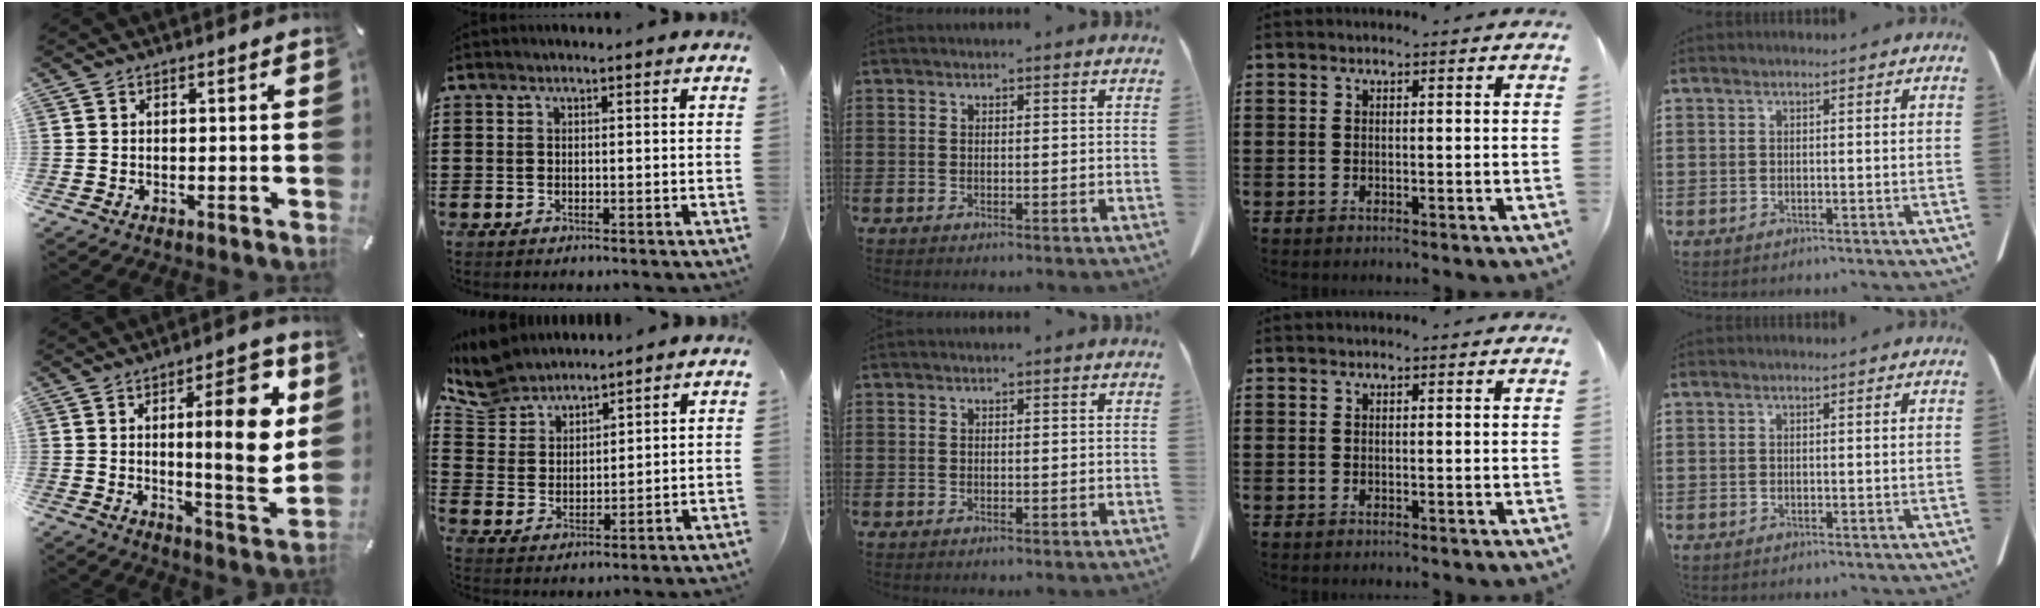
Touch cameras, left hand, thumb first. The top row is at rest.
{"thumb": {"total": 16.2, "force": [3.6, 4.2, 15.2], "torque": [-0.202, -0.016, 0.045]}, "index": {"total": 6.8, "force": [6.3, 2.3, 1.1], "torque": [-0.054, -0.019, 0.119]}}